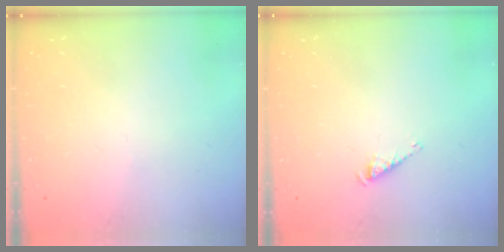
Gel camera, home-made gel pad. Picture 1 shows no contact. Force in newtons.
{"total": 3.1, "press": 3.1, "slide": 0.4}